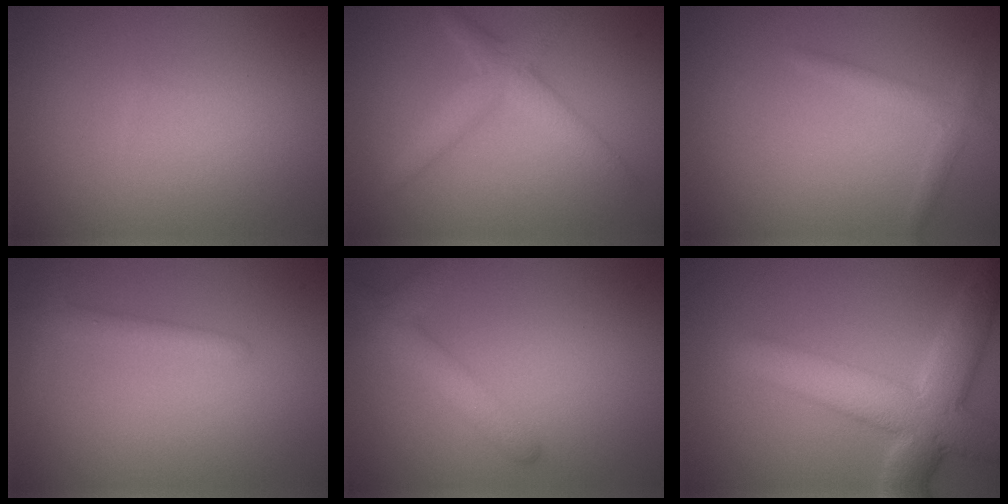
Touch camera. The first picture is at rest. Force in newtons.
{"total": 3.0, "press": 3.0, "slide": 0.1}
{"total": 1.5, "press": 1.5, "slide": 0.1}
{"total": 2.0, "press": 2.0, "slide": 0.2}
{"total": 3.0, "press": 3.0, "slide": 0.2}
{"total": 8.1, "press": 8.1, "slide": 0.6}